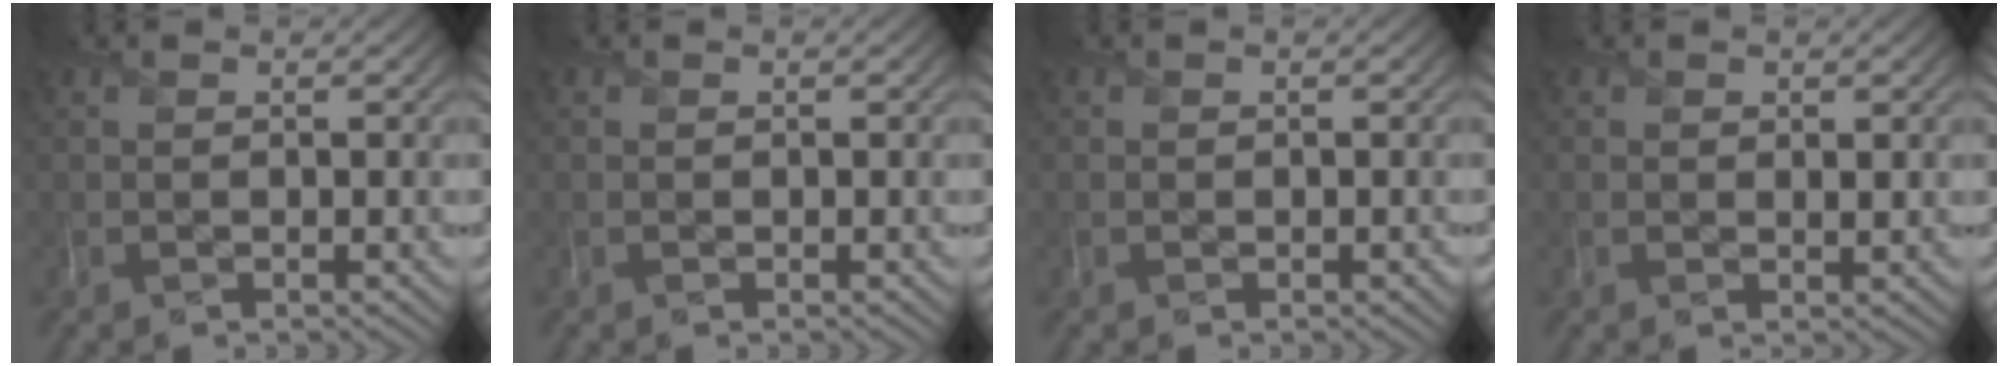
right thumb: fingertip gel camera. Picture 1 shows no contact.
{"total": 0.0}
{"total": 0.7, "force": [-0.2, 0.6, 0.2], "torque": [0.001, -0.006, -0.006]}
{"total": 1.0, "force": [0.4, 0.7, 0.6], "torque": [-0.007, -0.005, 0.006]}